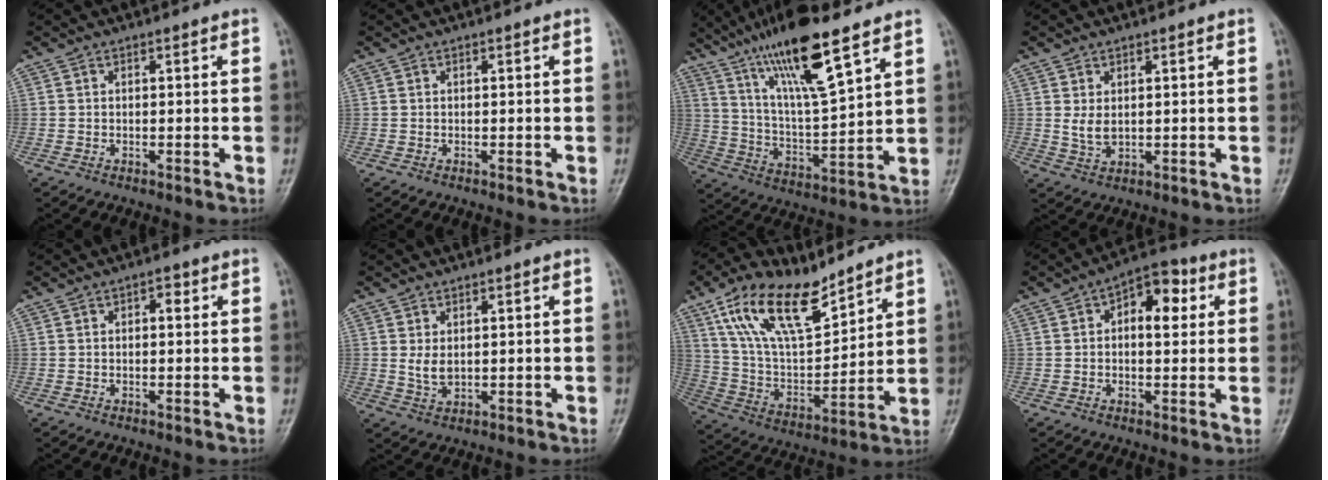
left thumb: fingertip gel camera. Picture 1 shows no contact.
{"total": 0.0}
{"total": 17.3, "force": [11.3, 3.1, 12.8], "torque": [-0.219, -0.051, 0.213]}
{"total": 3.0, "force": [0.7, 1.7, 2.3], "torque": [-0.039, -0.009, 0.020]}
{"total": 2.1, "force": [0.7, 1.1, 1.6], "torque": [-0.016, 0.003, 0.006]}
{"total": 3.0, "force": [0.6, 1.8, 2.3], "torque": [-0.037, -0.009, 0.019]}
{"total": 18.3, "force": [12.1, 7.6, 11.4], "torque": [-0.175, -0.051, 0.236]}
{"total": 9.1, "force": [2.4, 5.1, 7.2], "torque": [-0.076, 0.015, 0.026]}